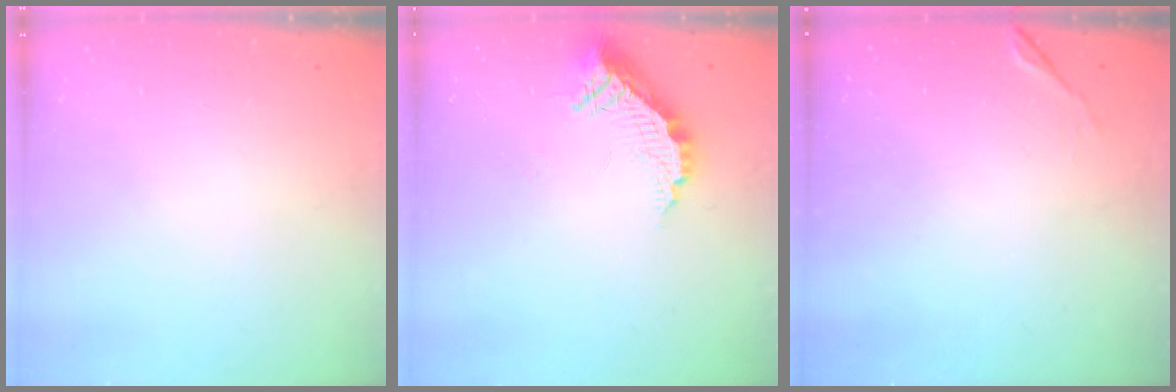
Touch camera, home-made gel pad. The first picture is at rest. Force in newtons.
{"total": 9.4, "press": 9.4, "slide": 0.7}
{"total": 5.1, "press": 5.1, "slide": 0.2}